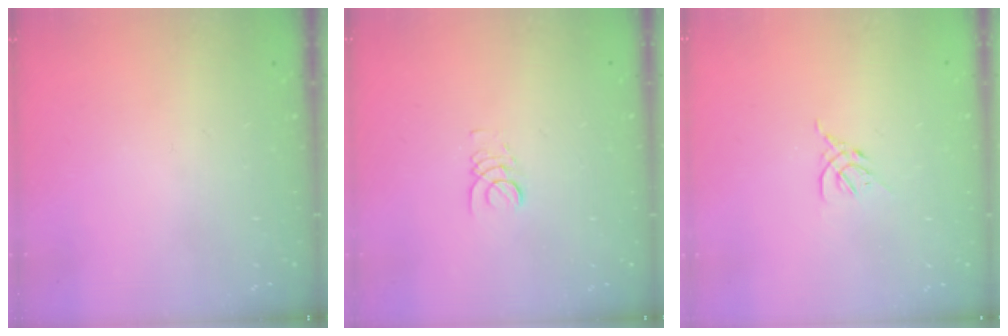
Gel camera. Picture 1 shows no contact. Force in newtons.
{"total": 3.4, "press": 3.4, "slide": 0.3}
{"total": 2.6, "press": 2.5, "slide": 0.8}